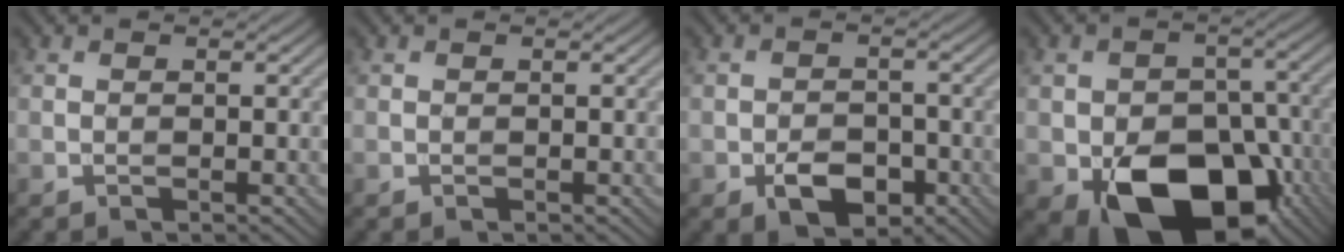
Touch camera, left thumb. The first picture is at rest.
{"total": 0.0}
{"total": 3.9, "force": [-2.0, 2.5, 2.3], "torque": [-0.038, -0.001, -0.037]}
{"total": 14.7, "force": [-6.8, 9.7, 8.8], "torque": [-0.126, -0.032, -0.112]}